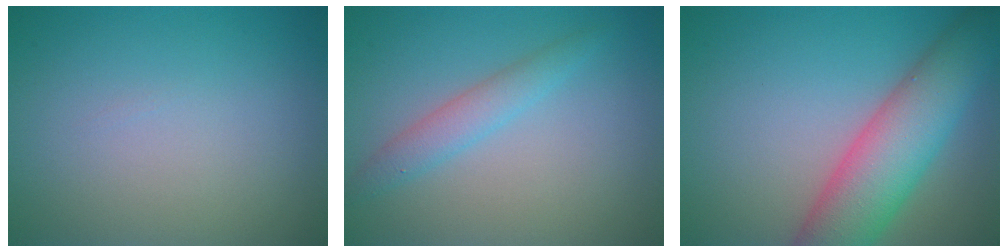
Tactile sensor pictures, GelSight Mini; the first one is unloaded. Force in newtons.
{"total": 2.3, "press": 2.3, "slide": 0.1}
{"total": 8.2, "press": 8.2, "slide": 0.2}